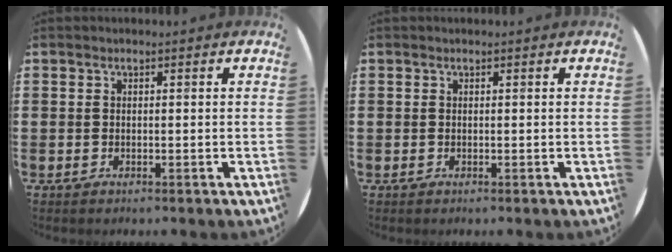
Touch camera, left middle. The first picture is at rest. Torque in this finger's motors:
{"motor_torque": [0.24, -0.24, -0.01, 0.00]}